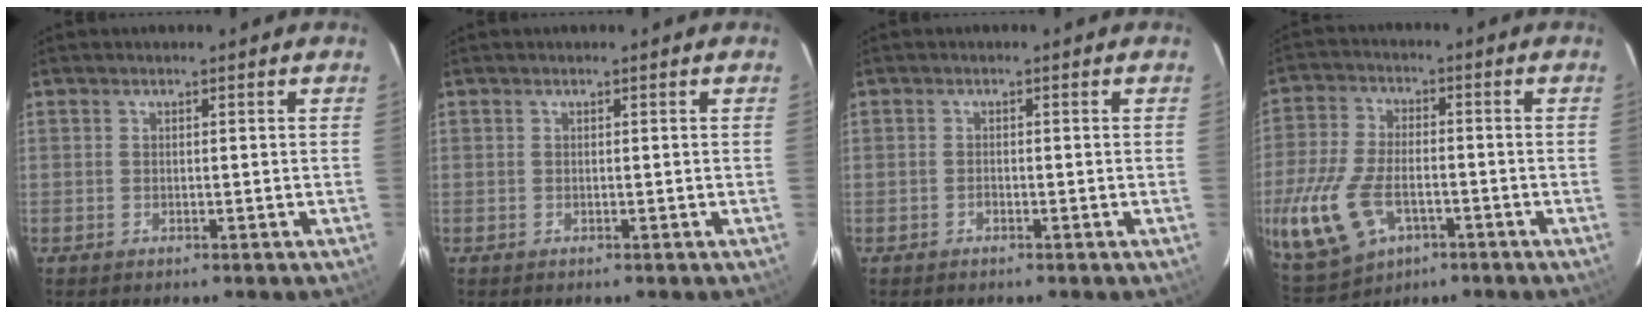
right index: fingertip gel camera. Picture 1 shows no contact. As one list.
[{"total": 0.0}, {"total": 0.6, "force": [-0.5, 0.3, 0.2], "torque": [-0.003, 0.003, -0.010]}, {"total": 22.2, "force": [-8.2, 14.0, 15.2], "torque": [-0.392, -0.028, -0.133]}]